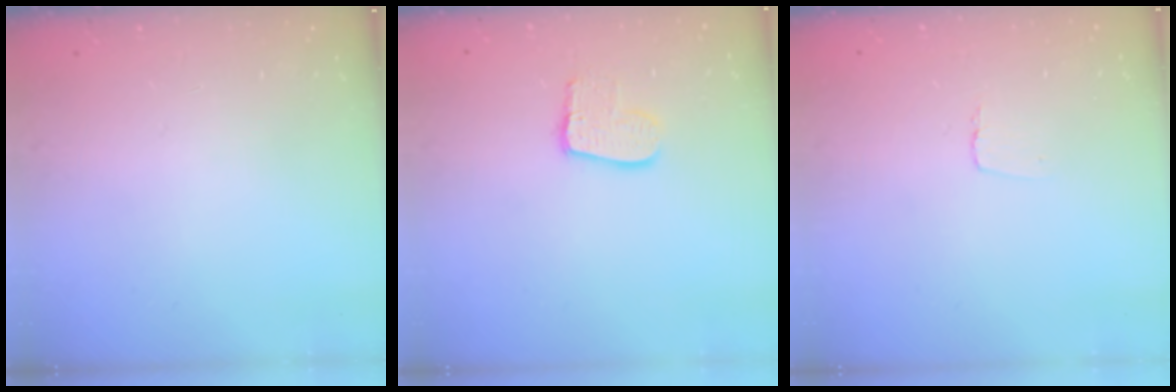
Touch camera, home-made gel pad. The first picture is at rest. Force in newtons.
{"total": 9.9, "press": 9.9, "slide": 0.8}
{"total": 3.1, "press": 3.1, "slide": 0.3}